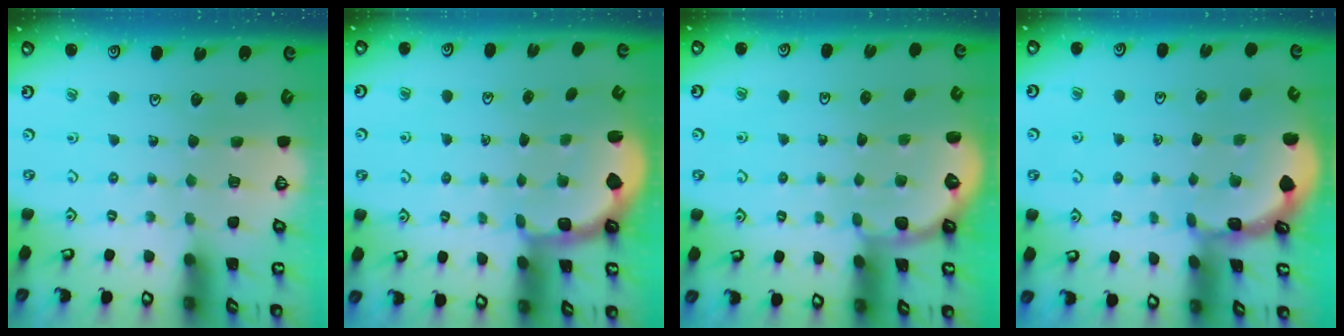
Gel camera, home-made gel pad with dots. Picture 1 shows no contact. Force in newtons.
{"total": 2.5, "press": 1.2, "slide": 2.2}
{"total": 1.8, "press": 1.7, "slide": 0.1}
{"total": 1.2, "press": 1.2, "slide": 0.1}